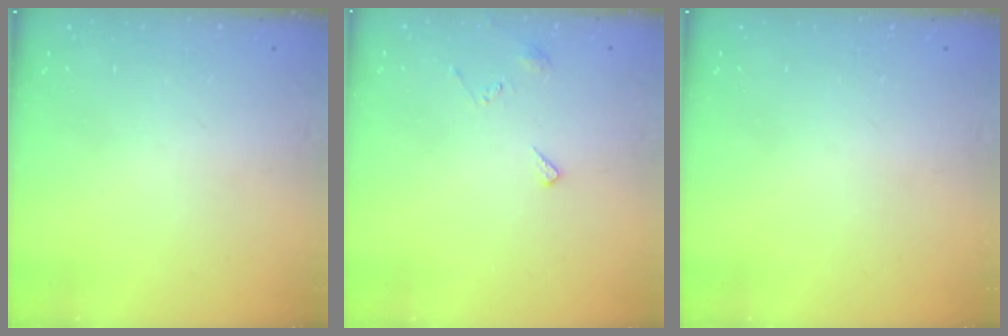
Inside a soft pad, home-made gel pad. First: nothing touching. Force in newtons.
{"total": 4.9, "press": 4.8, "slide": 0.6}
{"total": 0.0}